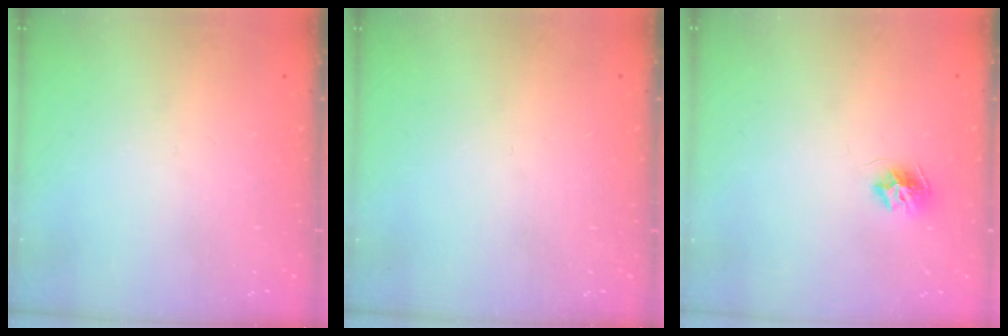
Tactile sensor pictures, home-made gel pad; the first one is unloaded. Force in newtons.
{"total": 0.0}
{"total": 7.8, "press": 7.8, "slide": 0.2}